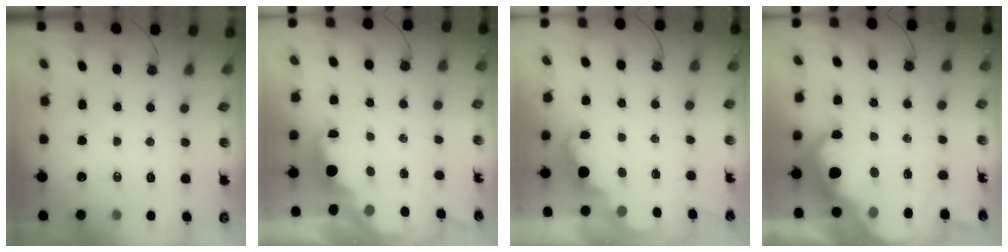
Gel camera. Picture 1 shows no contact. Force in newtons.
{"total": 2.2, "press": 2.1, "slide": 0.8}
{"total": 2.5, "press": 2.4, "slide": 0.5}
{"total": 15.7, "press": 15.6, "slide": 1.2}